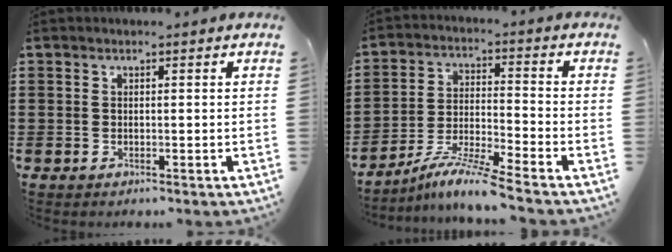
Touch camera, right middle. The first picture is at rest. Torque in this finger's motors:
{"motor_torque": [1.42, 0.06, 0.13, 0.09]}